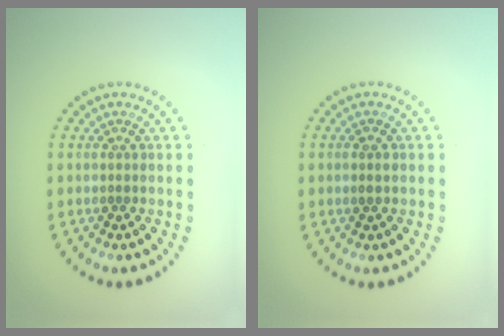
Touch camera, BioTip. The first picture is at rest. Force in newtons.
{"total": 0.9, "press": 0.9, "slide": 0.1}